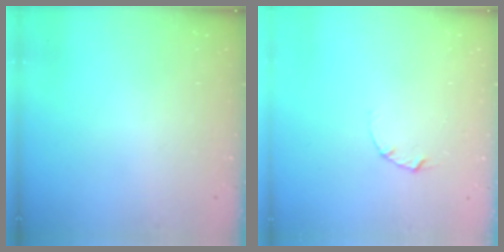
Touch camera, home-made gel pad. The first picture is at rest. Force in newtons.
{"total": 2.1, "press": 2.1, "slide": 0.1}